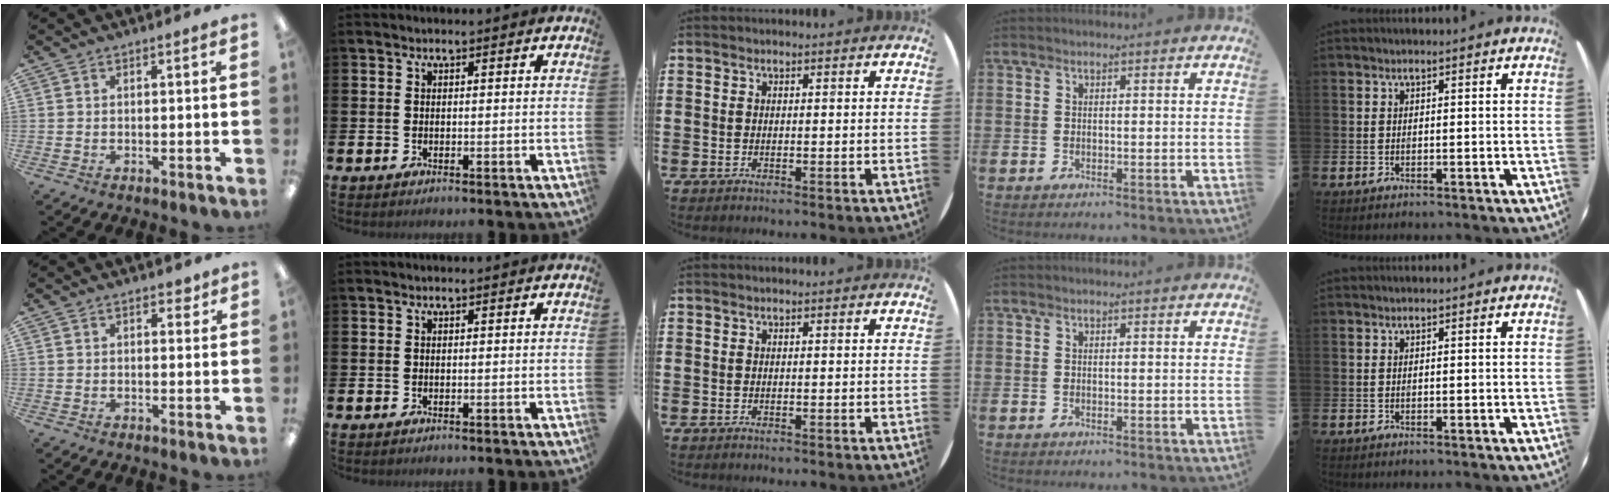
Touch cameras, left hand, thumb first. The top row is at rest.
{"thumb": {"total": 2.0, "force": [1.2, 1.2, 1.0], "torque": [-0.005, -0.003, 0.018]}}